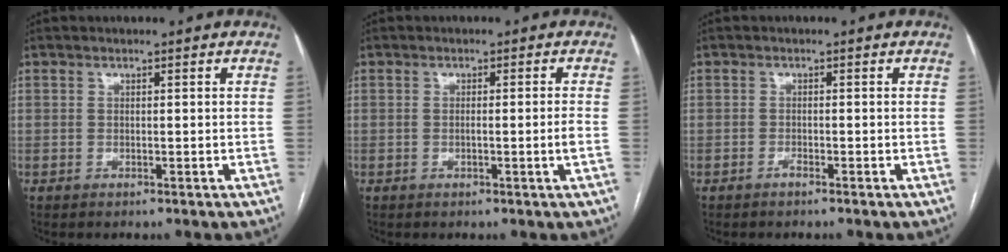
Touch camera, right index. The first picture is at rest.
{"total": 2.4, "force": [-0.7, -0.7, 2.2], "torque": [-0.037, -0.003, -0.010]}
{"total": 0.8, "force": [-0.7, 0.0, 0.4], "torque": [-0.009, 0.000, -0.012]}